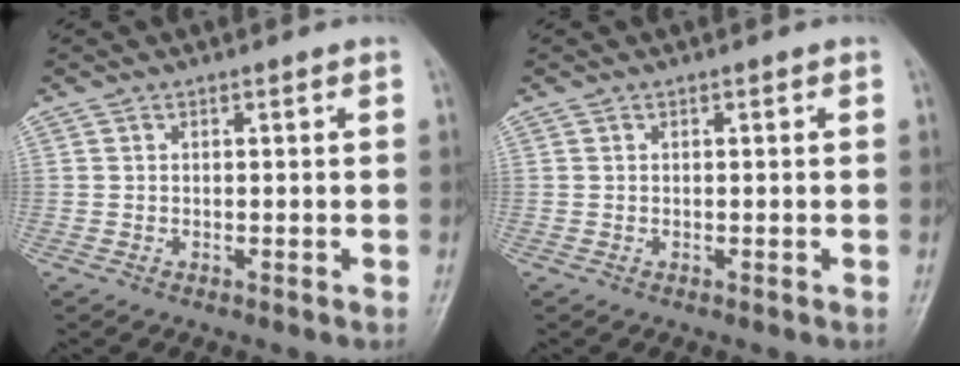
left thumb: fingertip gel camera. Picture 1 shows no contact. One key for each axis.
{"total": 0.0}